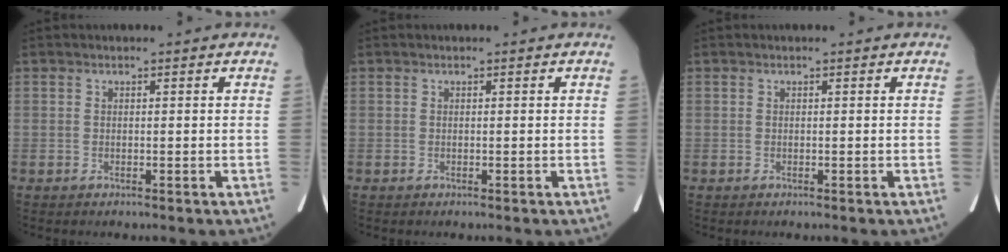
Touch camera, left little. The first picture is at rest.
{"total": 0.0}
{"total": 0.0}